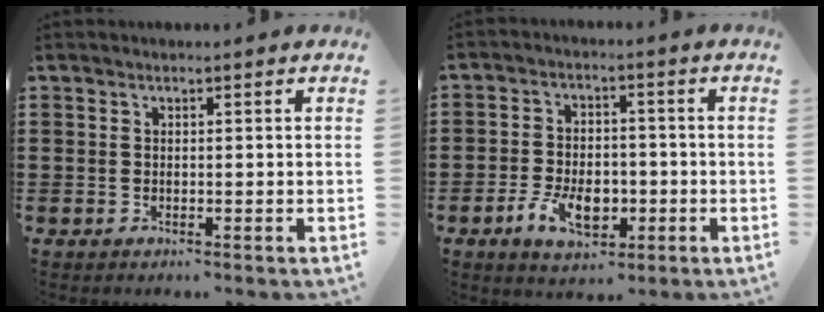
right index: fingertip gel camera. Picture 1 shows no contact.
{"total": 7.0, "force": [-2.5, 4.4, 4.8], "torque": [-0.092, 0.005, -0.048]}